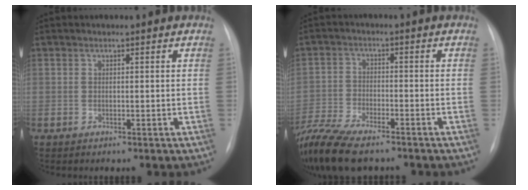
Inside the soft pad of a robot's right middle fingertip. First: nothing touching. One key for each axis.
{"total": 9.9, "fx": -8.2, "fy": 0.0, "fz": 5.7, "tx": -0.112, "ty": -0.026, "tz": -0.147}